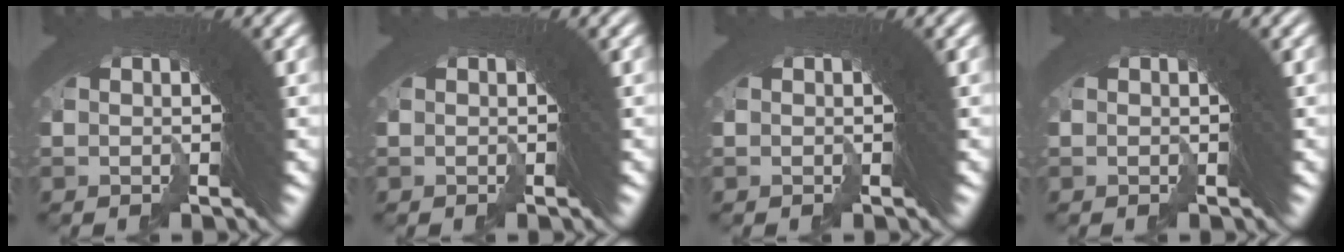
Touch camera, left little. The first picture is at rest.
{"total": 0.0}
{"total": 0.0}
{"total": 0.0}